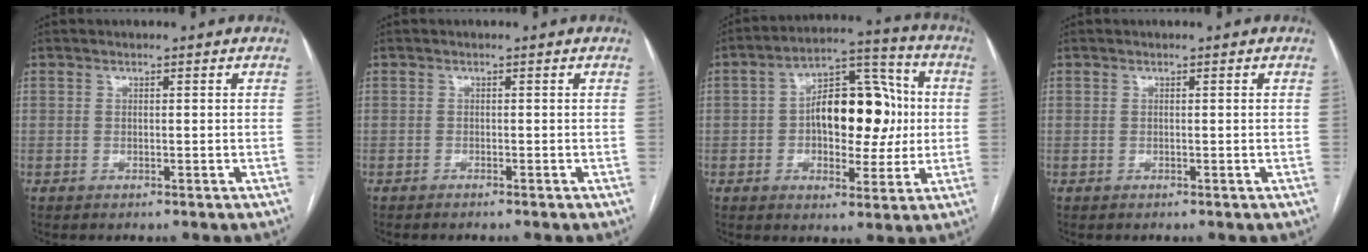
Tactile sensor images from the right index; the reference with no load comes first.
{"total": 0.5, "force": [-0.5, 0.0, 0.1], "torque": [-0.003, -0.001, -0.010]}
{"total": 14.0, "force": [0.3, 7.0, 12.1], "torque": [-0.183, 0.038, 0.007]}
{"total": 0.0}